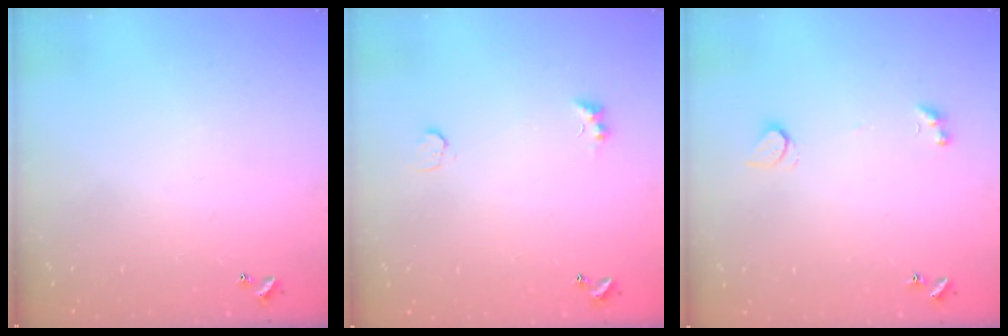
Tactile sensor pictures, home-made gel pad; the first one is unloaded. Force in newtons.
{"total": 1.9, "press": 1.8, "slide": 0.5}
{"total": 1.7, "press": 1.6, "slide": 0.6}